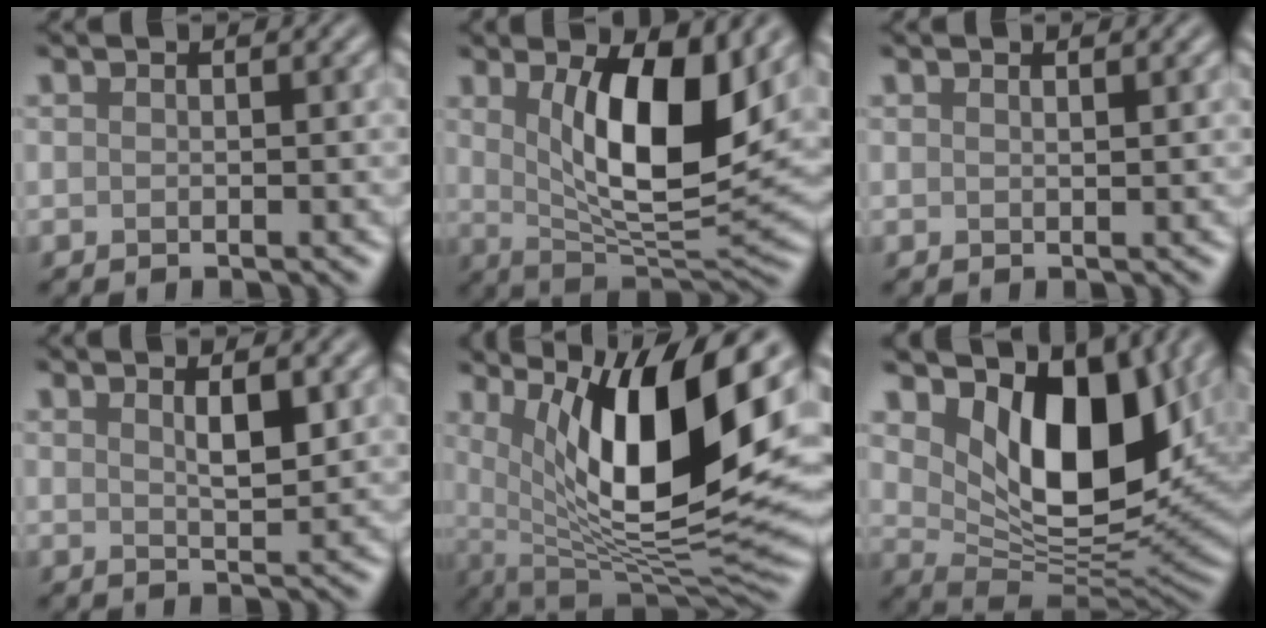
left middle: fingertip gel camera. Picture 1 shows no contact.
{"total": 9.8, "force": [2.5, 3.4, 8.9], "torque": [-0.146, -0.016, 0.048]}
{"total": 0.6, "force": [0.5, 0.1, 0.3], "torque": [0.000, 0.000, 0.009]}
{"total": 2.5, "force": [1.1, 0.6, 2.2], "torque": [-0.035, -0.001, 0.021]}
{"total": 14.0, "force": [4.6, 4.6, 12.4], "torque": [-0.190, -0.007, 0.081]}
{"total": 10.9, "force": [4.0, 5.9, 8.2], "torque": [-0.126, -0.022, 0.073]}